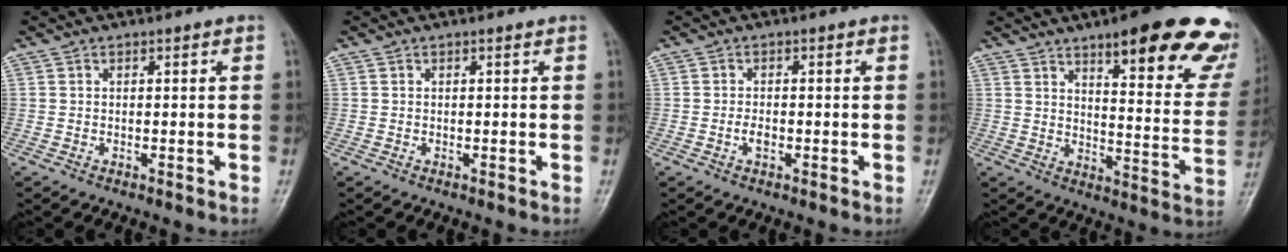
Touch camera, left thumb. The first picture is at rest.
{"total": 0.0}
{"total": 1.8, "force": [-0.7, 1.1, 1.3], "torque": [-0.015, 0.003, -0.015]}
{"total": 24.8, "force": [16.1, 7.0, 17.6], "torque": [-0.177, -0.067, 0.202]}